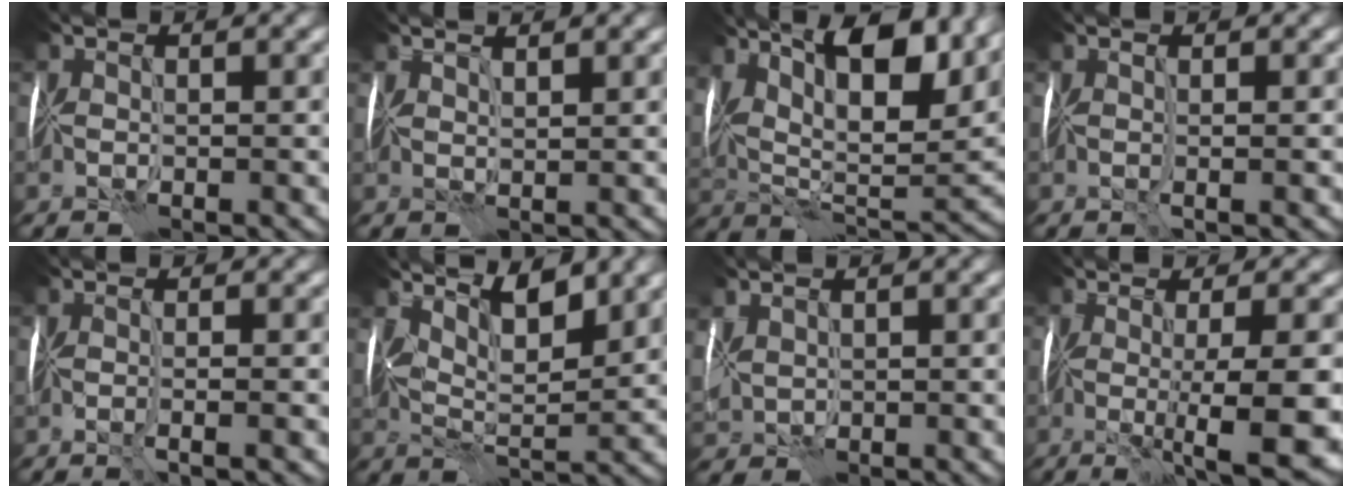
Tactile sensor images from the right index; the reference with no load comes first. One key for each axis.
{"total": 2.0, "fx": 1.8, "fy": 0.3, "fz": 0.8, "tx": -0.006, "ty": 0.012, "tz": 0.017}
{"total": 14.4, "fx": 8.1, "fy": 6.0, "fz": 10.3, "tx": -0.182, "ty": 0.019, "tz": 0.142}
{"total": 1.5, "fx": 0.2, "fy": 0.3, "fz": 1.5, "tx": -0.017, "ty": -0.001, "tz": 0.005}
{"total": 1.7, "fx": -0.2, "fy": 0.3, "fz": 1.6, "tx": -0.024, "ty": 0.001, "tz": -0.007}
{"total": 5.2, "fx": 3.8, "fy": 1.6, "fz": 3.2, "tx": -0.060, "ty": 0.005, "tz": 0.067}
{"total": 3.3, "fx": 0.5, "fy": 2.4, "fz": 2.2, "tx": -0.048, "ty": 0.000, "tz": 0.022}
{"total": 9.7, "fx": -1.5, "fy": 2.3, "fz": 9.3, "tx": -0.127, "ty": -0.011, "tz": -0.010}